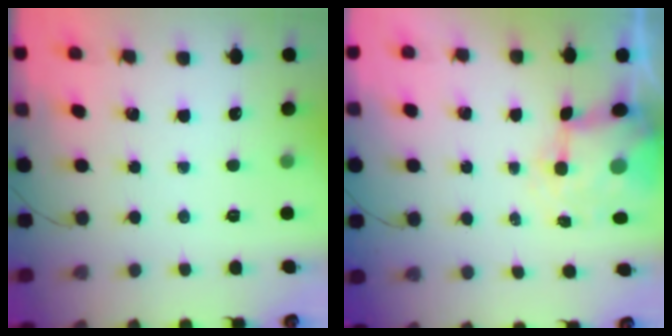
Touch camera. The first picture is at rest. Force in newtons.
{"total": 7.6, "press": 7.4, "slide": 1.8}